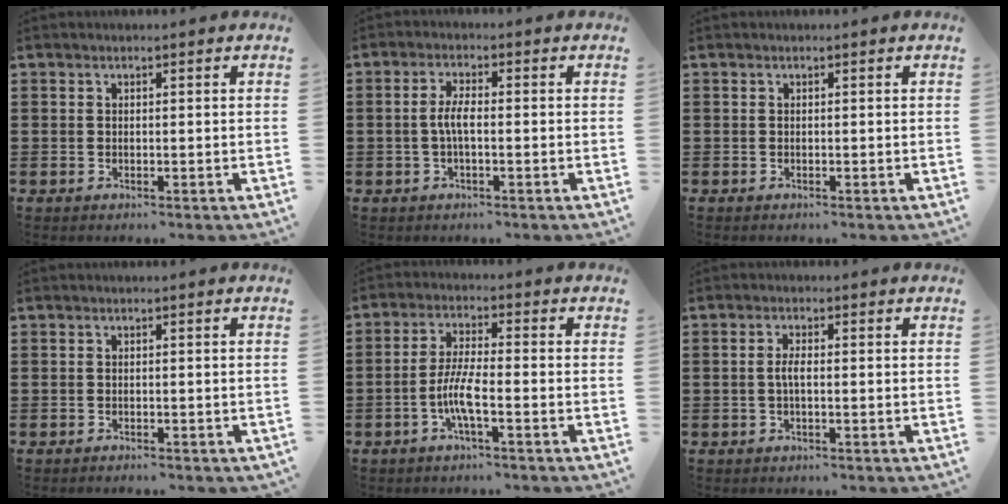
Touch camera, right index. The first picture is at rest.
{"total": 3.4, "force": [-0.6, 0.9, 3.3], "torque": [-0.081, -0.005, -0.019]}
{"total": 0.0}
{"total": 0.6, "force": [-0.5, 0.1, 0.2], "torque": [-0.006, -0.001, -0.011]}
{"total": 5.8, "force": [-2.3, 0.8, 5.3], "torque": [-0.126, -0.014, -0.051]}
{"total": 2.2, "force": [-0.4, 0.5, 2.1], "torque": [-0.047, -0.001, -0.010]}